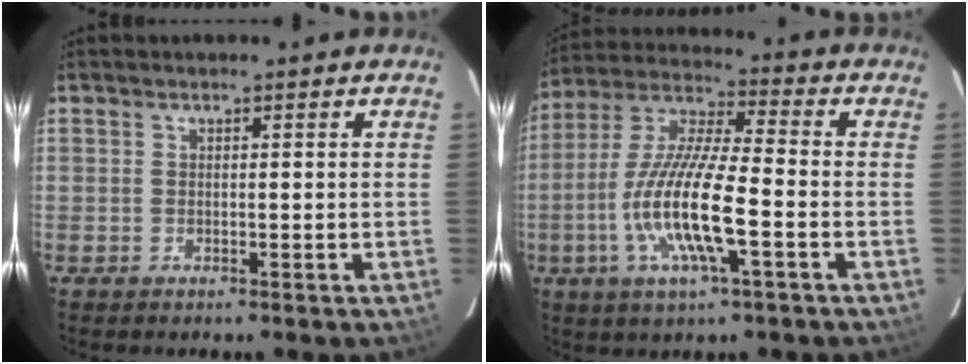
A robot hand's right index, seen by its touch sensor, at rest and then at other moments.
{"total": 15.8, "force": [-4.7, 2.7, 14.8], "torque": [-0.302, -0.010, -0.094]}